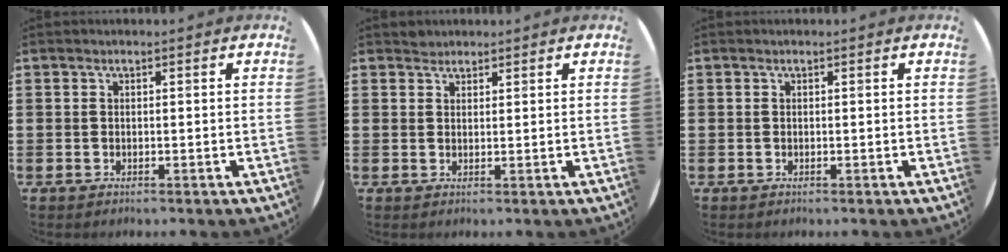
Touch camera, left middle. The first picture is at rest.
{"total": 1.2, "force": [1.2, 0.4, -0.2], "torque": [0.000, 0.001, 0.024]}
{"total": 0.0}